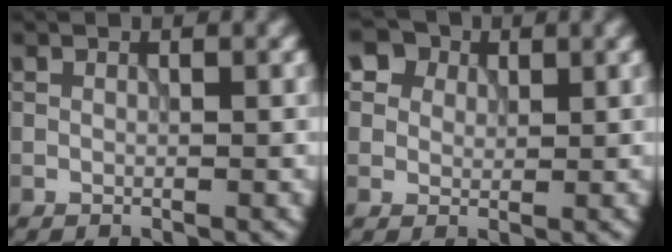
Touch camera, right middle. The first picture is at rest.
{"total": 6.4, "force": [3.9, 4.4, 2.5], "torque": [-0.062, 0.004, 0.058]}